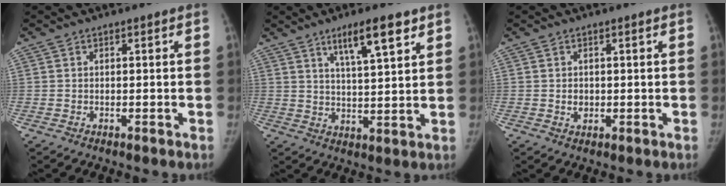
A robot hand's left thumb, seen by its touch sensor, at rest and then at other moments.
{"total": 8.9, "force": [5.5, 1.6, 6.9], "torque": [-0.108, -0.027, 0.094]}
{"total": 1.7, "force": [0.1, 1.4, 0.9], "torque": [-0.011, 0.000, 0.006]}